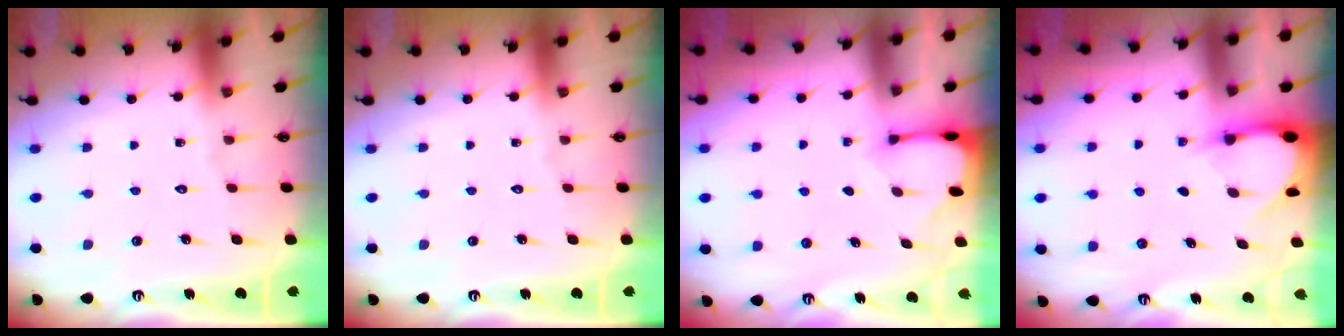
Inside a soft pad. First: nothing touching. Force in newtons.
{"total": 0.0}
{"total": 2.7, "press": 2.7, "slide": 0.3}
{"total": 3.0, "press": 3.0, "slide": 0.3}